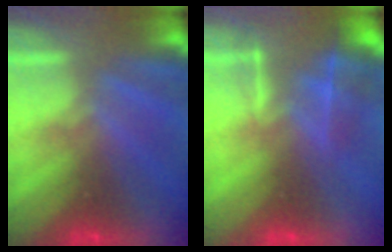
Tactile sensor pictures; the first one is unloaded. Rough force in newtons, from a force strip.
{"total": 4.6}